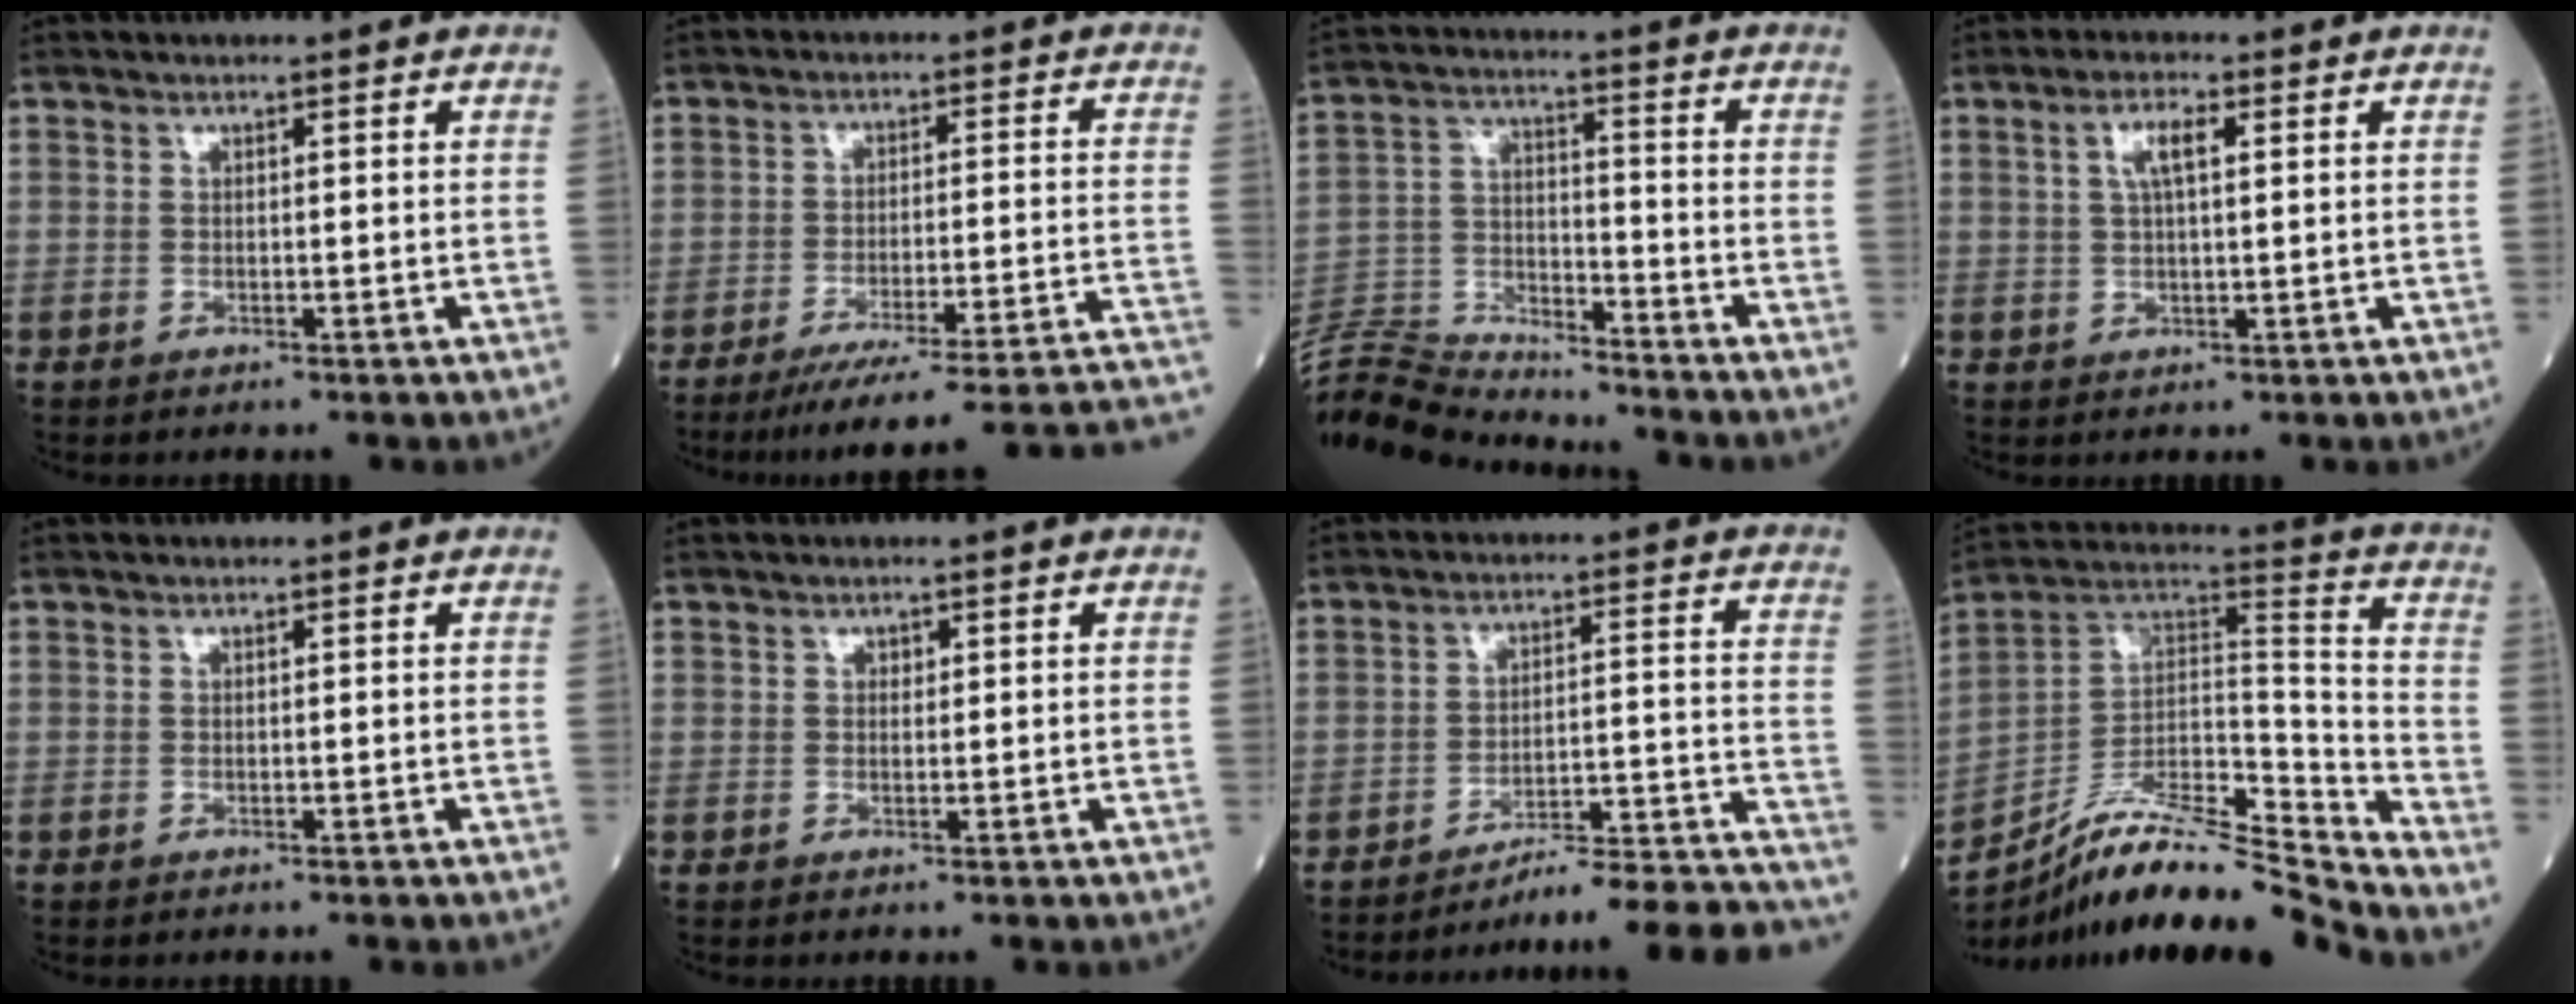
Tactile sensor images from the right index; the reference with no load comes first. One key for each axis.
{"total": 22.1, "fx": -19.6, "fy": -1.1, "fz": 10.1, "tx": -0.072, "ty": -0.016, "tz": -0.259}
{"total": 14.3, "fx": -14.2, "fy": 0.4, "fz": 1.5, "tx": -0.043, "ty": 0.021, "tz": -0.254}
{"total": 3.9, "fx": 1.4, "fy": 0.9, "fz": 3.5, "tx": -0.072, "ty": 0.008, "tz": 0.028}
{"total": 0.0}
{"total": 0.7, "fx": 0.3, "fy": 0.5, "fz": 0.3, "tx": -0.001, "ty": 0.000, "tz": 0.003}
{"total": 20.9, "fx": -20.2, "fy": -1.3, "fz": 5.2, "tx": -0.025, "ty": 0.006, "tz": -0.271}
{"total": 18.1, "fx": -16.1, "fy": 0.4, "fz": 8.3, "tx": -0.150, "ty": 0.037, "tz": -0.288}